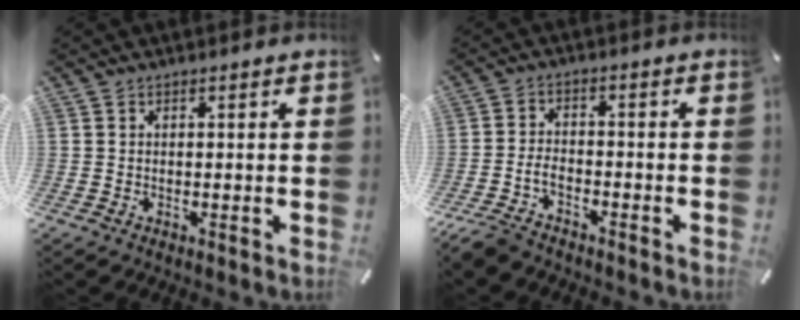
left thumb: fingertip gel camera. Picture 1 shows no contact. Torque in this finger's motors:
{"motor_torque": [0.18, 1.94, 0.48, 0.48, 0.15]}